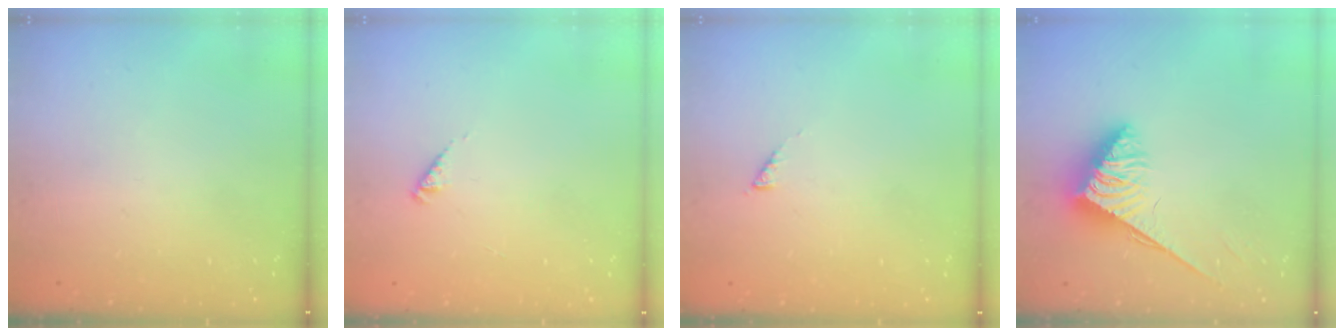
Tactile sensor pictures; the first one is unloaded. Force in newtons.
{"total": 2.4, "press": 2.4, "slide": 0.4}
{"total": 0.9, "press": 0.9, "slide": 0.3}
{"total": 3.8, "press": 3.8, "slide": 0.6}